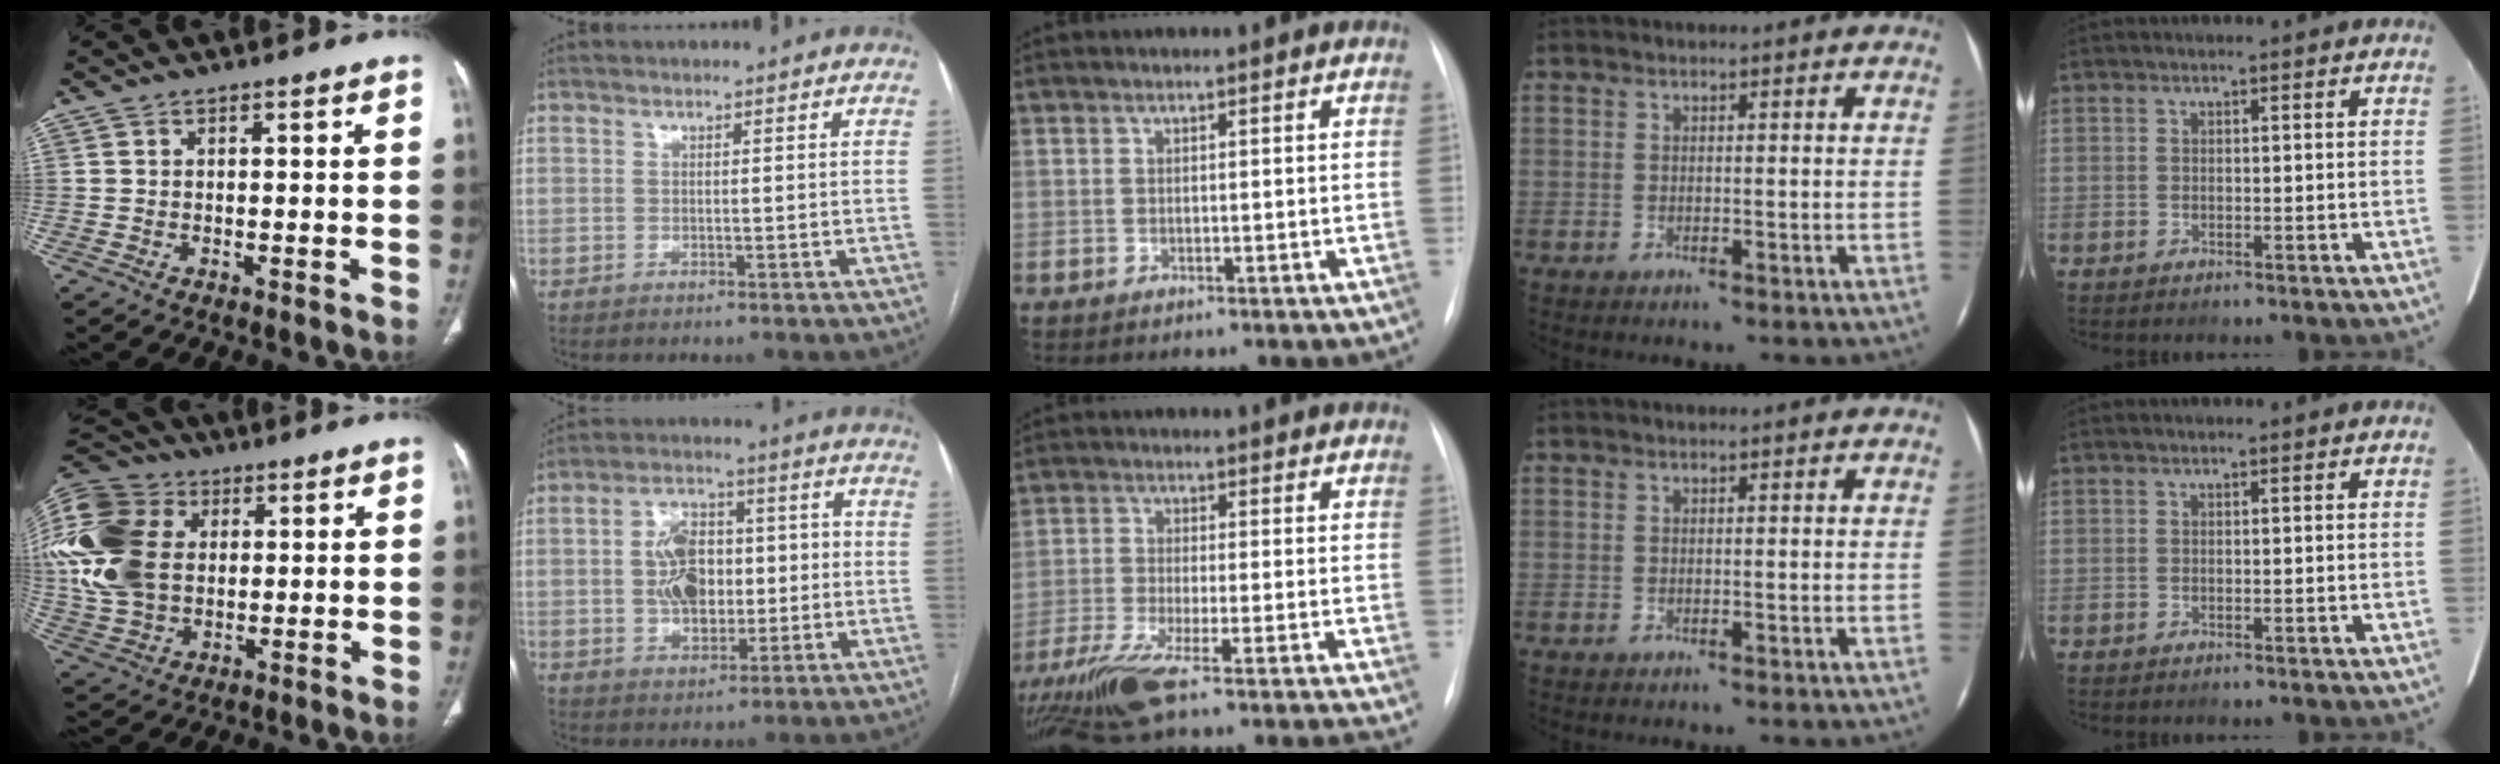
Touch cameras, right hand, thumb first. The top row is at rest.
{"thumb": {"total": 24.3, "force": [4.4, 17.9, 15.8], "torque": [-0.368, 0.025, 0.088]}, "index": {"total": 10.7, "force": [-0.6, 6.9, 8.1], "torque": [-0.147, 0.029, -0.005]}, "middle": {"total": 17.4, "force": [-14.0, -0.6, 10.3], "torque": [-0.190, -0.046, -0.234]}}